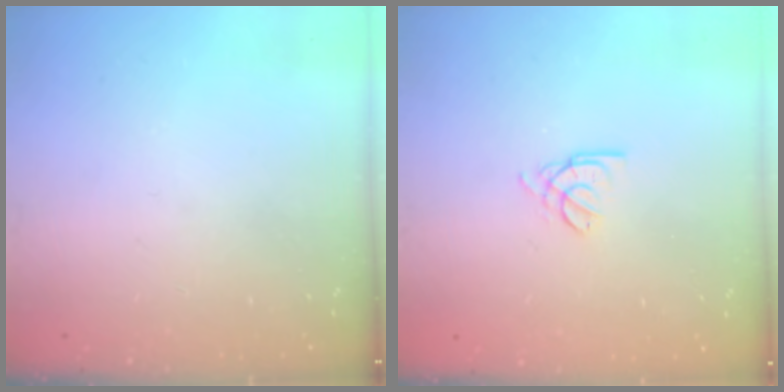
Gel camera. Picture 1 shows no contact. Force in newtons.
{"total": 2.5, "press": 2.5, "slide": 0.5}